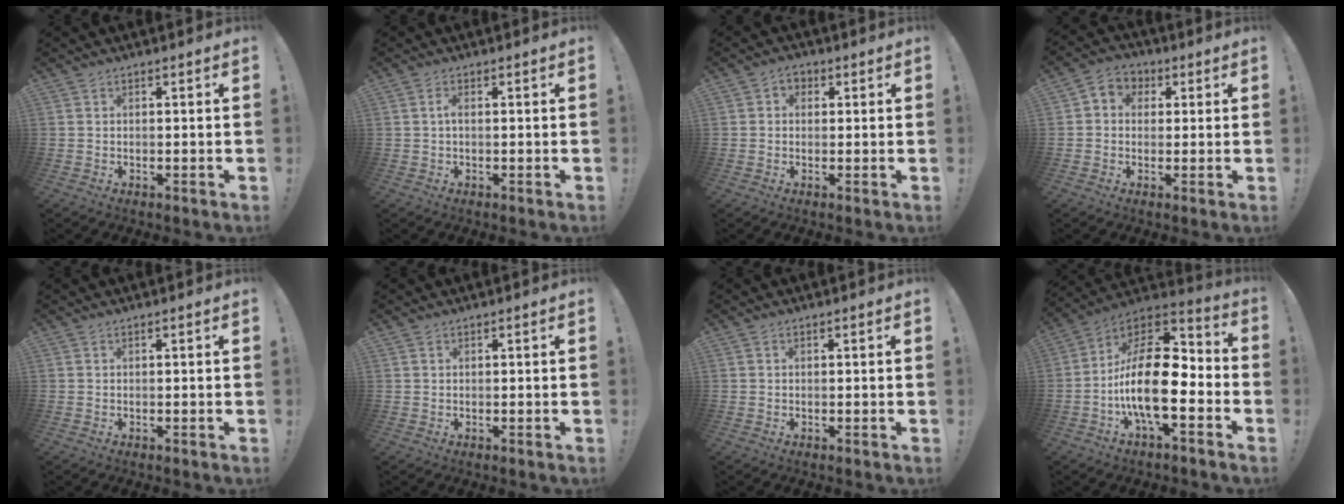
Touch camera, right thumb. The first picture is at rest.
{"total": 1.7, "force": [0.1, 0.8, 1.5], "torque": [-0.028, 0.007, 0.001]}
{"total": 2.9, "force": [0.2, 2.4, 1.5], "torque": [-0.021, 0.003, 0.003]}
{"total": 4.9, "force": [-0.3, 4.6, 1.8], "torque": [-0.019, 0.007, -0.002]}
{"total": 0.0}
{"total": 0.5, "force": [0.5, 0.3, 0.0], "torque": [0.001, 0.001, 0.009]}
{"total": 0.0}
{"total": 21.0, "force": [-3.9, 9.5, 18.3], "torque": [-0.339, 0.015, -0.064]}